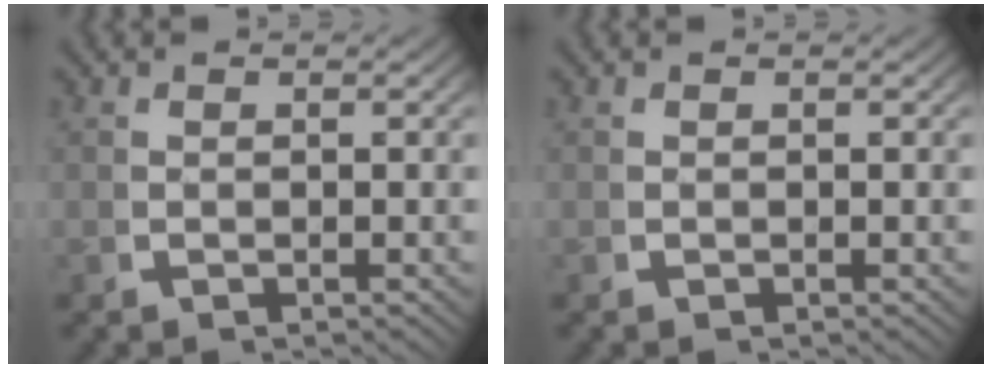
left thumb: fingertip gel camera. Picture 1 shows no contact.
{"total": 0.0}